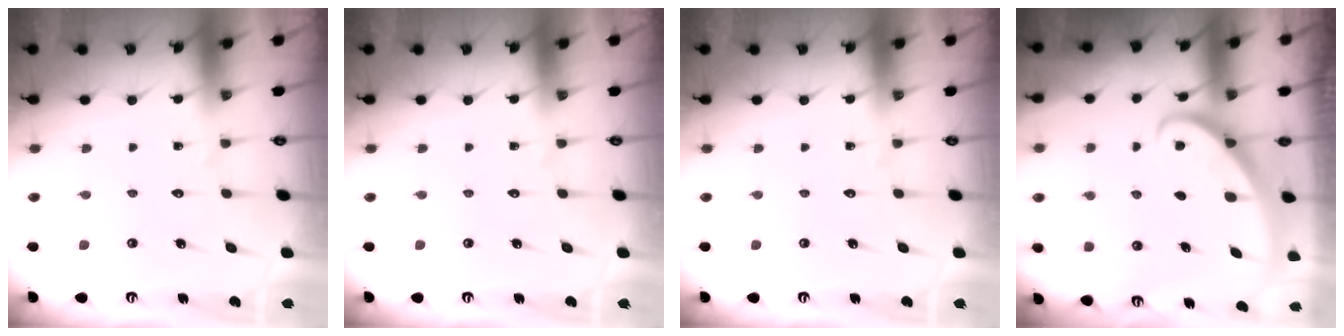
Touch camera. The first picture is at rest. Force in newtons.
{"total": 0.0}
{"total": 0.0}
{"total": 2.8, "press": 2.8, "slide": 0.2}